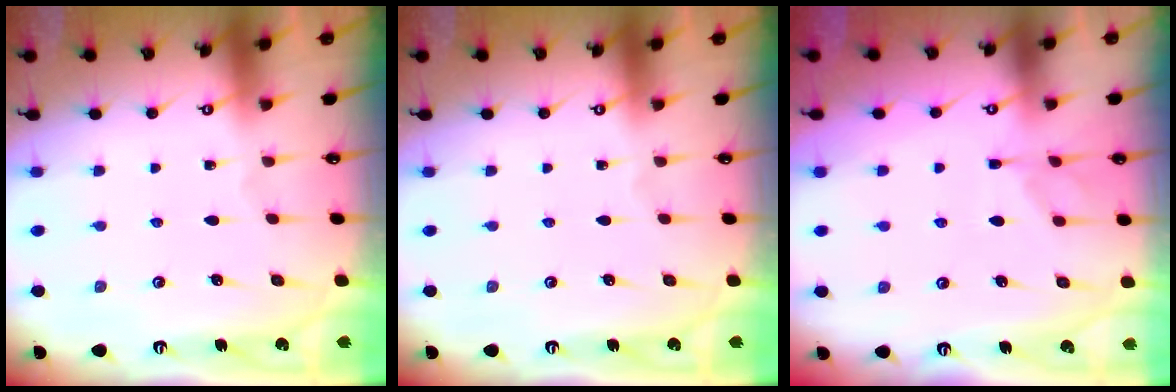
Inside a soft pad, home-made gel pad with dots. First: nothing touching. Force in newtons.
{"total": 0.0}
{"total": 1.4, "press": 0.0, "slide": 1.4}